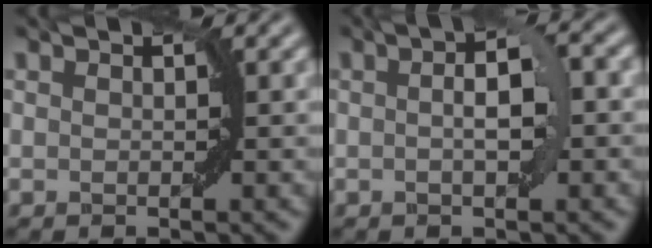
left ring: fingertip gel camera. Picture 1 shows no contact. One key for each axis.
{"total": 4.1, "fx": 0.3, "fy": 1.2, "fz": 3.9, "tx": -0.057, "ty": 0.009, "tz": 0.001}